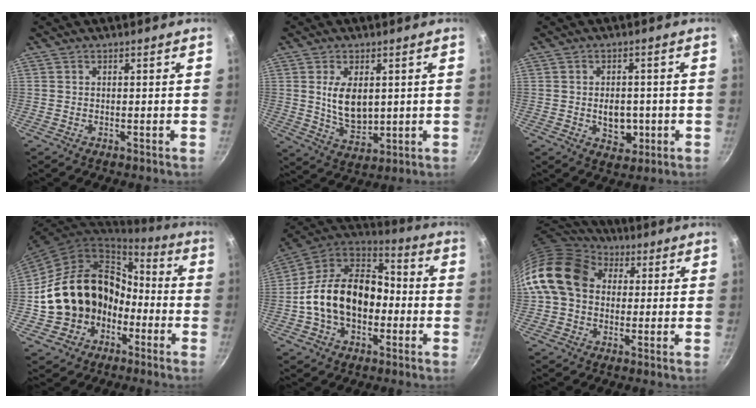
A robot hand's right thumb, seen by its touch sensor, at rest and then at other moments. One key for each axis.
{"total": 8.3, "fx": 1.6, "fy": 4.8, "fz": 6.6, "tx": -0.105, "ty": -0.022, "tz": 0.040}
{"total": 7.1, "fx": -0.3, "fy": 5.0, "fz": 4.9, "tx": -0.047, "ty": -0.005, "tz": 0.006}
{"total": 18.8, "fx": -4.4, "fy": 15.8, "fz": 9.3, "tx": -0.127, "ty": 0.069, "tz": -0.049}
{"total": 20.0, "fx": -2.9, "fy": 14.1, "fz": 13.9, "tx": -0.212, "ty": 0.055, "tz": -0.063}
{"total": 16.2, "fx": 2.6, "fy": 12.7, "fz": 9.8, "tx": -0.162, "ty": 0.031, "tz": 0.031}